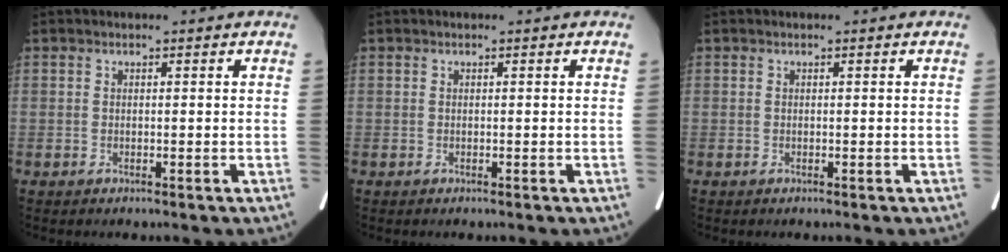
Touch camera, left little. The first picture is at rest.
{"total": 0.0}
{"total": 0.0}